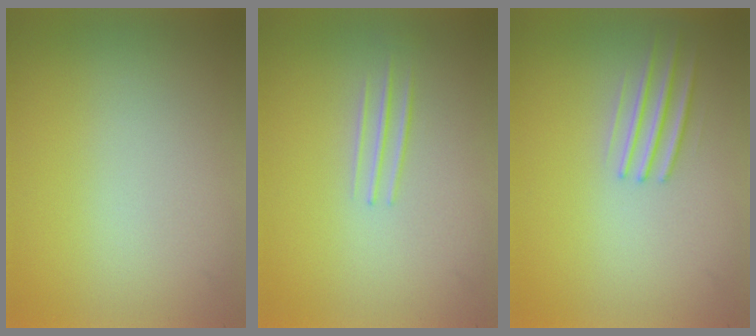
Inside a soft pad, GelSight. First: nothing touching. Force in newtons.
{"total": 1.3}
{"total": 2.4}